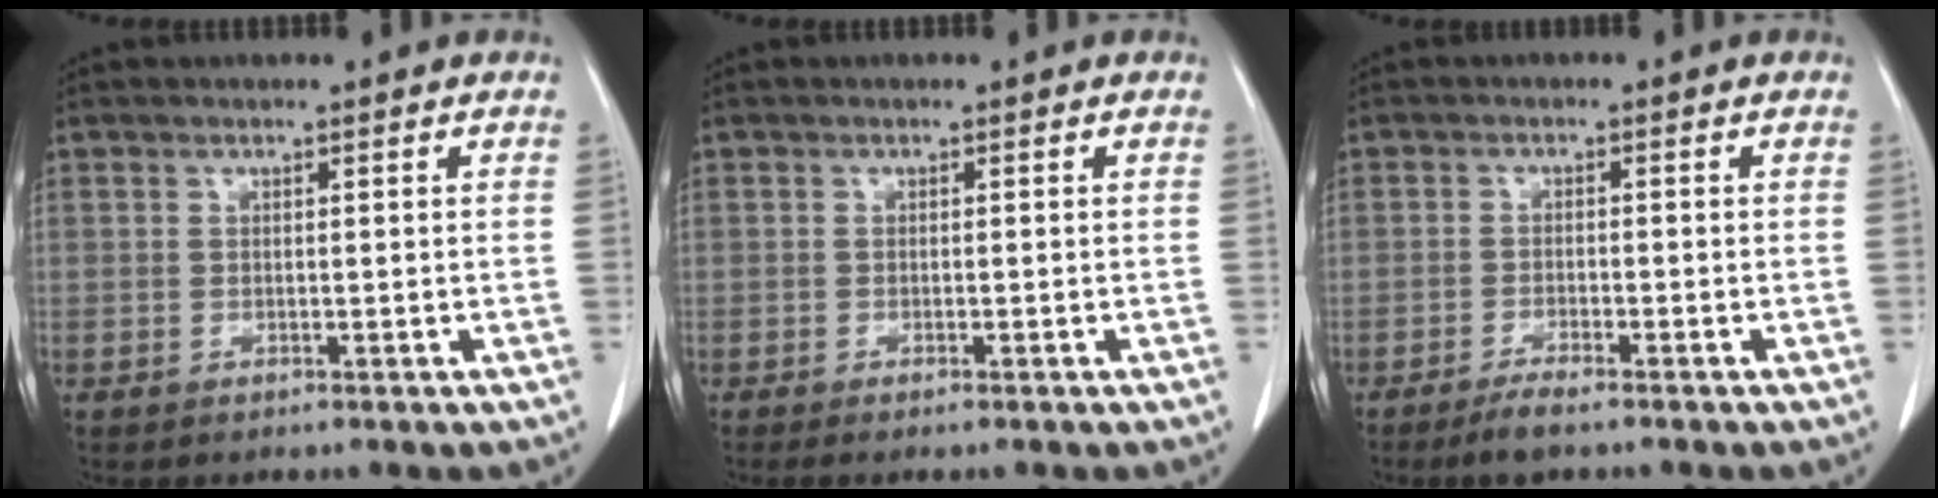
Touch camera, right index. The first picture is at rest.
{"total": 1.1, "force": [-0.9, 0.0, 0.6], "torque": [-0.009, -0.002, -0.013]}
{"total": 2.9, "force": [-2.4, 0.1, 1.7], "torque": [-0.038, -0.005, -0.047]}